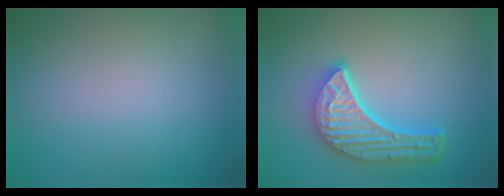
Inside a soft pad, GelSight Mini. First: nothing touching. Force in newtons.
{"total": 5.9, "press": 4.6, "slide": 3.8}